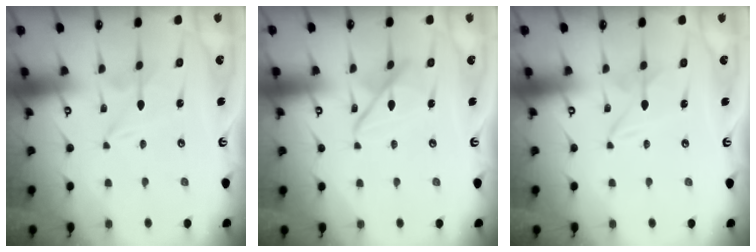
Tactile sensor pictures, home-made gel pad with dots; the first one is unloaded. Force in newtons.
{"total": 8.3, "press": 8.3, "slide": 0.4}
{"total": 2.3, "press": 2.3, "slide": 0.4}